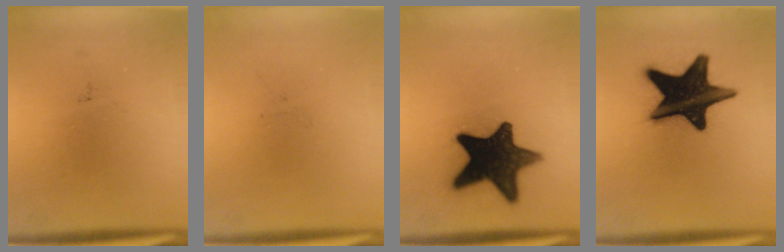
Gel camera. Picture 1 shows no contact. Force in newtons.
{"total": 0.0}
{"total": 15.8}
{"total": 19.8}